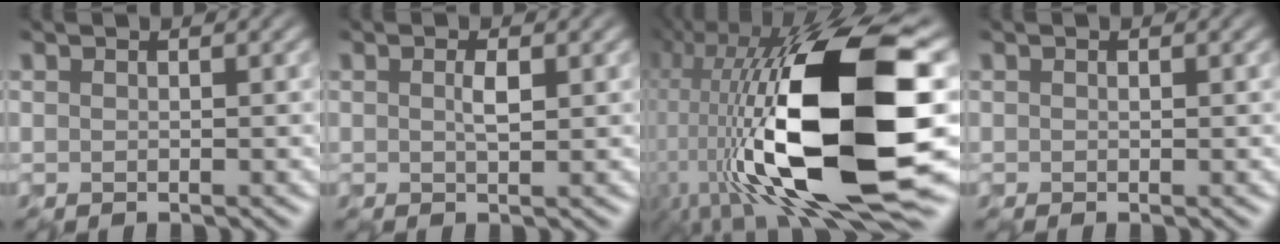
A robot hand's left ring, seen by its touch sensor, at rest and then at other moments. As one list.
[{"total": 1.1, "force": [-0.1, 0.0, 1.1], "torque": [-0.024, -0.001, 0.000]}, {"total": 19.7, "force": [-2.3, 7.1, 18.3], "torque": [-0.357, -0.012, -0.044]}, {"total": 0.0}]